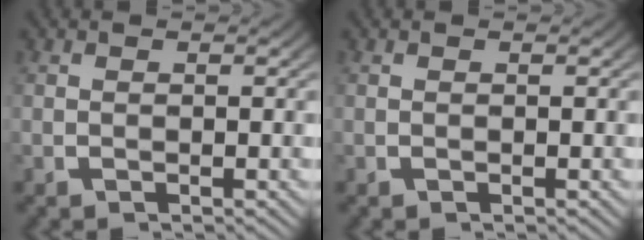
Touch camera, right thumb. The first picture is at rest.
{"total": 0.0}